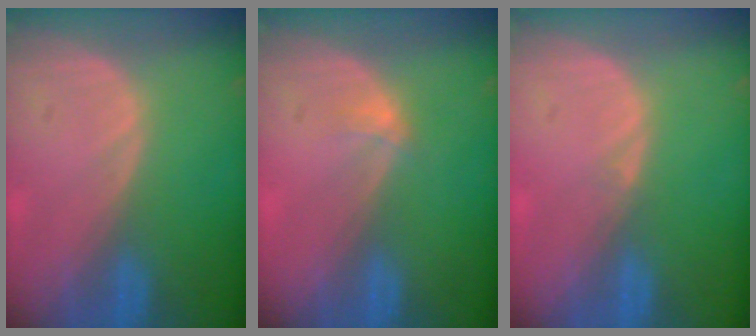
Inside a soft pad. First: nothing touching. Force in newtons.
{"total": 1.3, "press": 0.9, "slide": 0.9}
{"total": 0.6, "press": 0.4, "slide": 0.5}